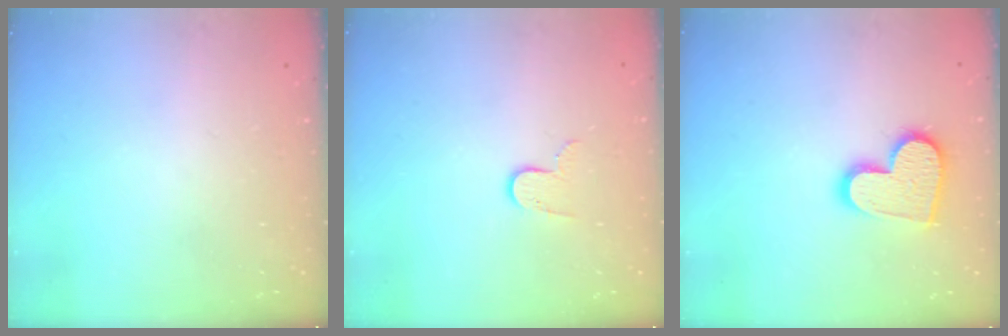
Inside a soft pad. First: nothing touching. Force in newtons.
{"total": 6.3, "press": 6.3, "slide": 0.5}
{"total": 13.8, "press": 13.8, "slide": 1.1}